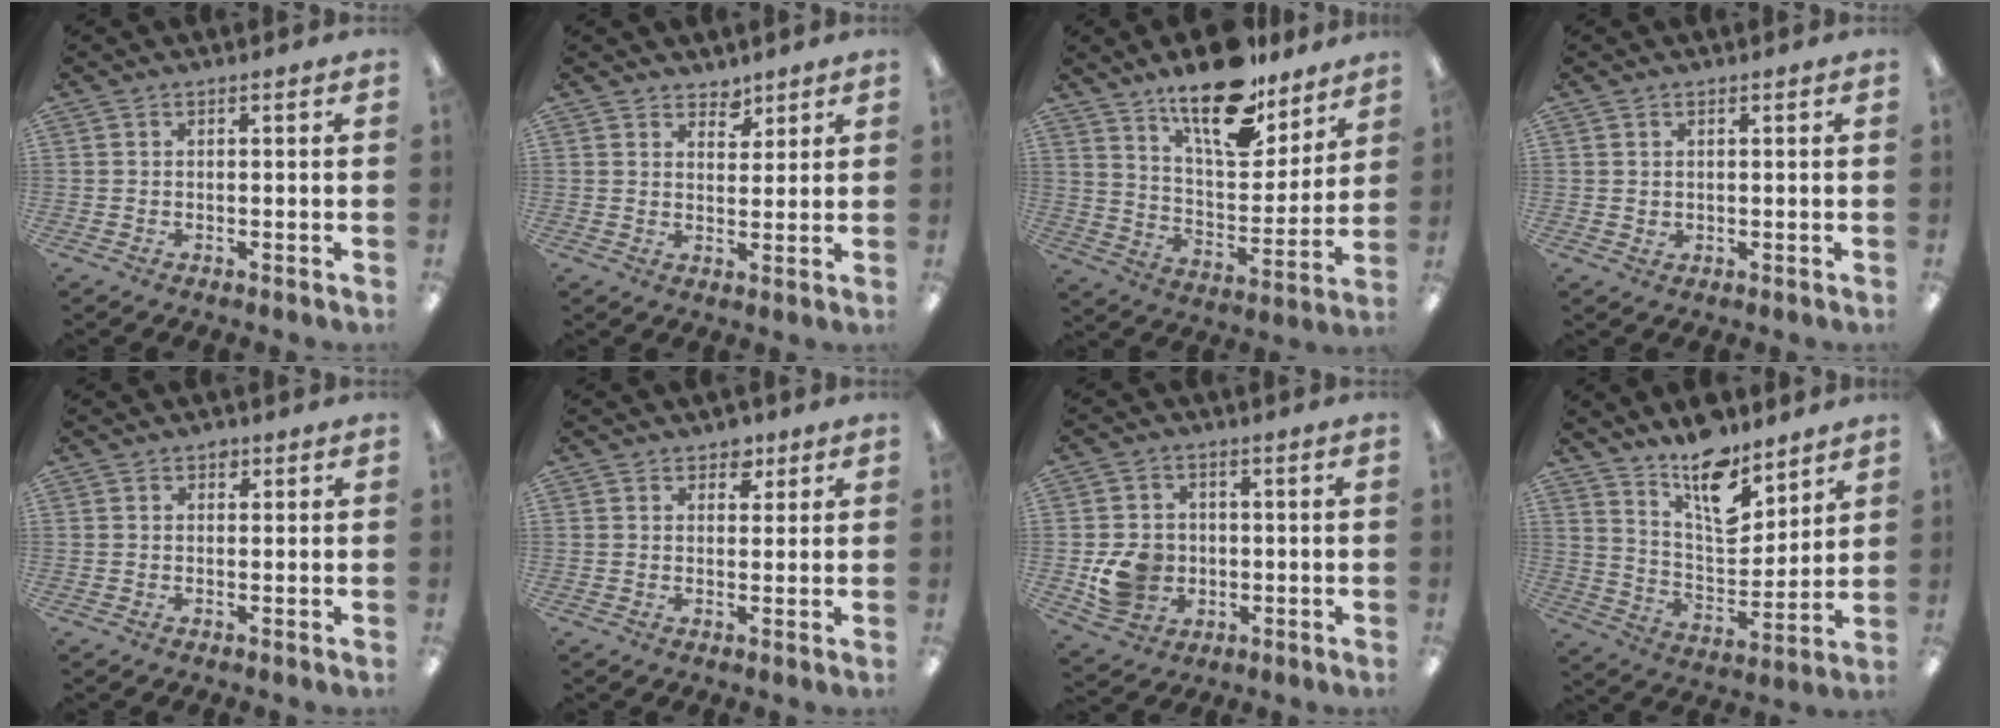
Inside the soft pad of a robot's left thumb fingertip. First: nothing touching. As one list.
[{"total": 4.0, "force": [3.3, 2.1, 0.7], "torque": [0.002, -0.020, 0.058]}, {"total": 18.8, "force": [14.5, 7.0, 9.7], "torque": [-0.161, -0.091, 0.249]}, {"total": 1.2, "force": [0.8, 0.9, 0.2], "torque": [-0.005, 0.003, 0.014]}, {"total": 1.6, "force": [0.9, 1.1, 0.7], "torque": [0.001, -0.003, 0.013]}, {"total": 3.4, "force": [2.2, 2.3, 1.2], "torque": [-0.006, -0.006, 0.036]}, {"total": 9.0, "force": [-1.2, 8.0, 4.1], "torque": [-0.080, 0.011, -0.017]}, {"total": 14.7, "force": [11.2, 6.0, 7.4], "torque": [-0.114, -0.077, 0.196]}]